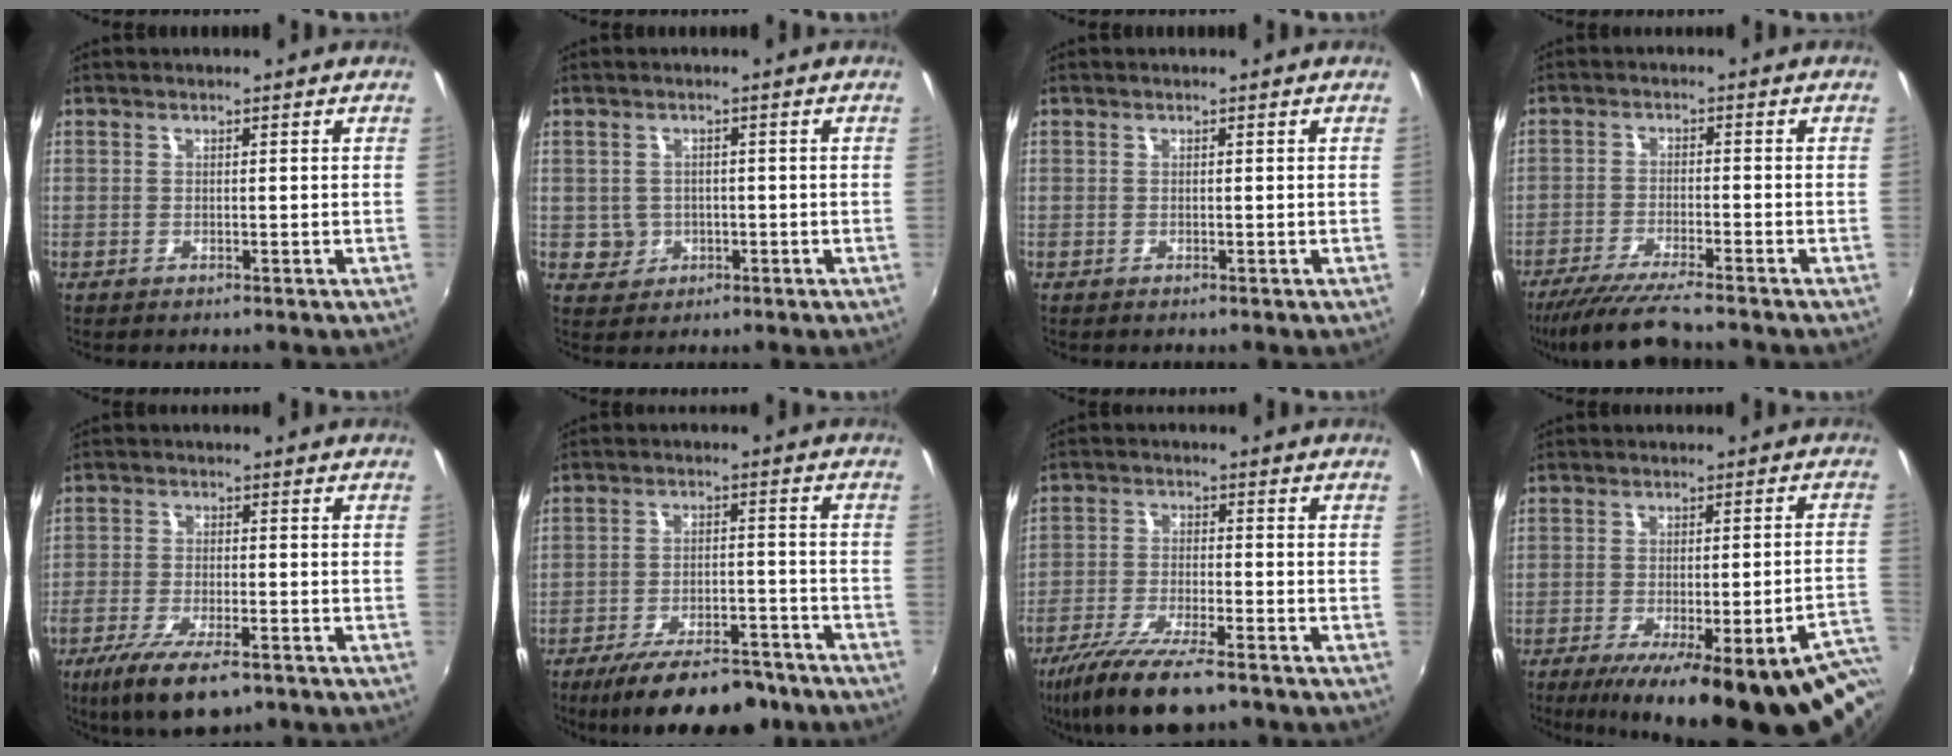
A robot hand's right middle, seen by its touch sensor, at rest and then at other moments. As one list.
[{"total": 3.3, "force": [-0.6, 3.2, 0.5], "torque": [-0.015, 0.004, -0.003]}, {"total": 0.0}, {"total": 9.2, "force": [-8.2, -0.4, 4.3], "torque": [-0.102, -0.022, -0.142]}, {"total": 11.3, "force": [-7.6, 3.2, 7.8], "torque": [-0.174, -0.040, -0.133]}, {"total": 15.7, "force": [-12.4, 5.0, 8.2], "torque": [-0.152, -0.016, -0.179]}, {"total": 12.7, "force": [-9.4, 2.5, 8.1], "torque": [-0.179, -0.038, -0.174]}, {"total": 26.3, "force": [-18.9, 5.7, 17.5], "torque": [-0.228, -0.032, -0.243]}]